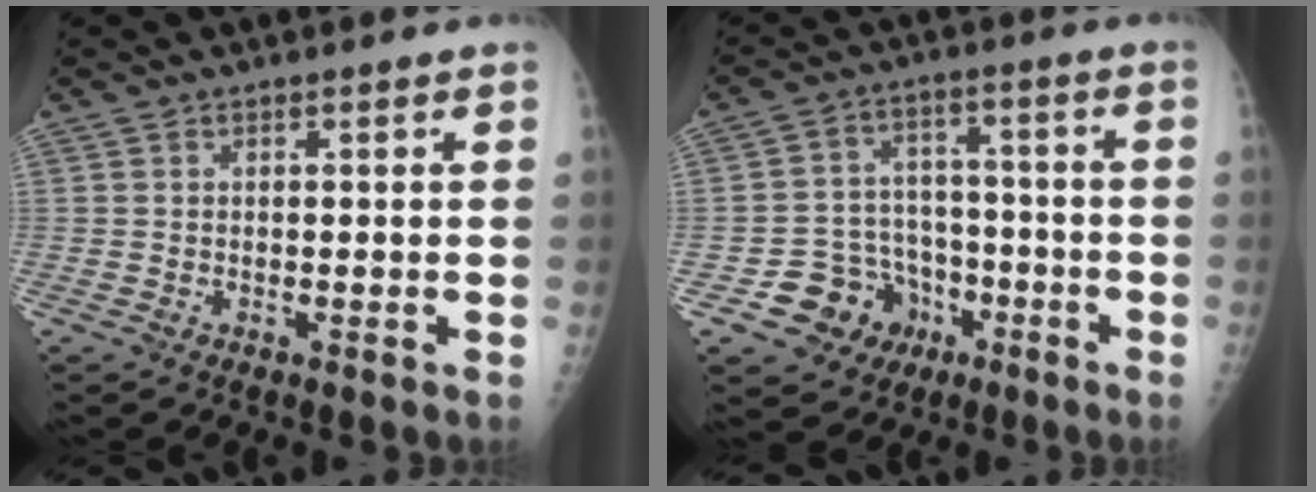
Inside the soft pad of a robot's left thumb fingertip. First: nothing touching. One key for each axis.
{"total": 10.6, "fx": -4.8, "fy": 9.1, "fz": 2.6, "tx": -0.005, "ty": 0.055, "tz": -0.067}